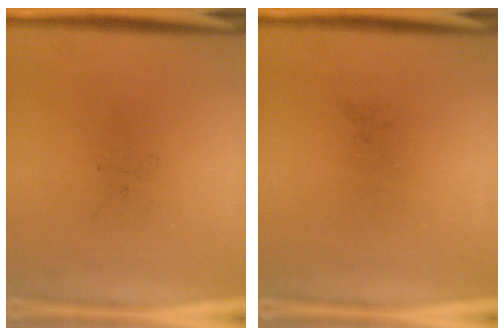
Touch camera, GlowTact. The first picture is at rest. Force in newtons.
{"total": 0.0}